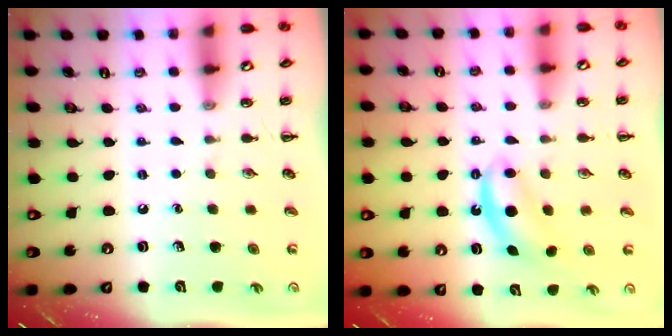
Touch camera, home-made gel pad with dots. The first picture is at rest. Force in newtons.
{"total": 6.1, "press": 6.0, "slide": 1.1}